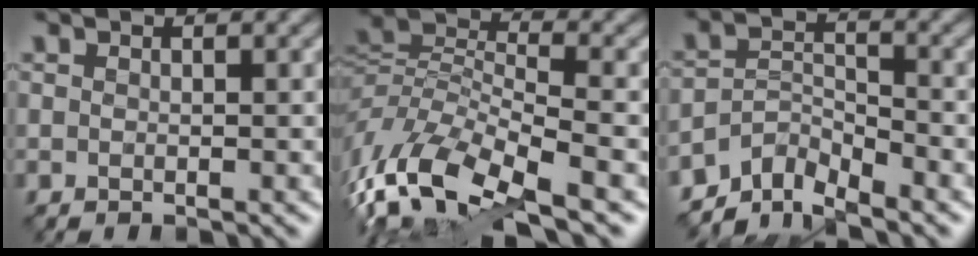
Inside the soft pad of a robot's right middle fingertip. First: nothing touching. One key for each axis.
{"total": 11.4, "fx": -6.0, "fy": 4.5, "fz": 8.5, "tx": -0.182, "ty": -0.007, "tz": -0.123}
{"total": 4.1, "fx": -3.8, "fy": 1.0, "fz": 1.1, "tx": -0.015, "ty": -0.002, "tz": -0.077}